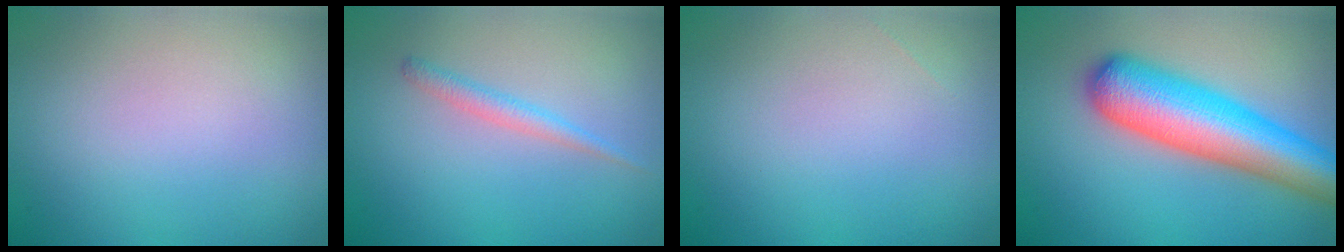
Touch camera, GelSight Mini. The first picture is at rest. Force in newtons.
{"total": 1.5, "press": 1.5, "slide": 0.0}
{"total": 0.0}
{"total": 9.6, "press": 9.6, "slide": 0.4}